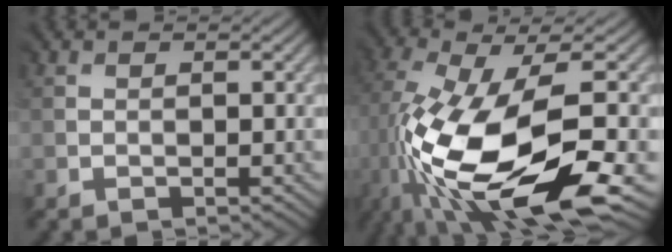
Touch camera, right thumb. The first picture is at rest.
{"total": 15.8, "force": [-4.5, 6.2, 13.9], "torque": [-0.281, -0.018, -0.076]}